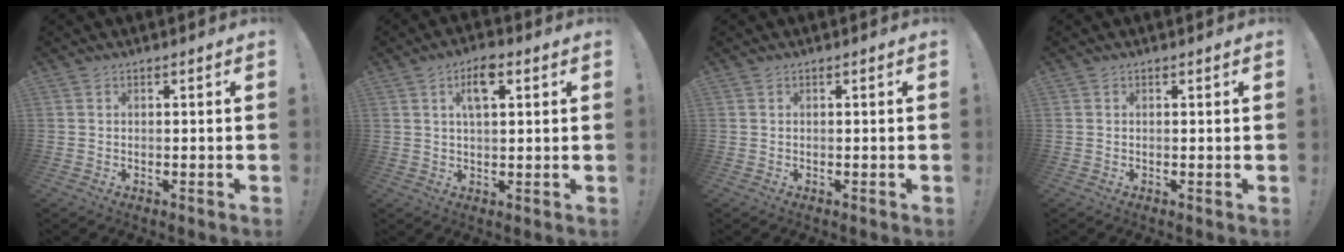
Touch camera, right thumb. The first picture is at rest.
{"total": 6.9, "force": [2.7, 3.1, 5.5], "torque": [-0.084, 0.000, 0.043]}
{"total": 0.0}
{"total": 0.0}